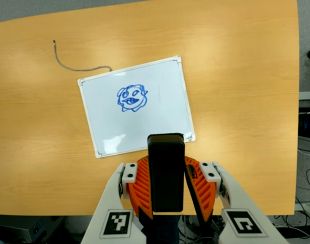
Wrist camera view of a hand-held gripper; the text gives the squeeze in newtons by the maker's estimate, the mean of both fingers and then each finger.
{"total": 5.2, "left": 4.8, "right": 5.5}